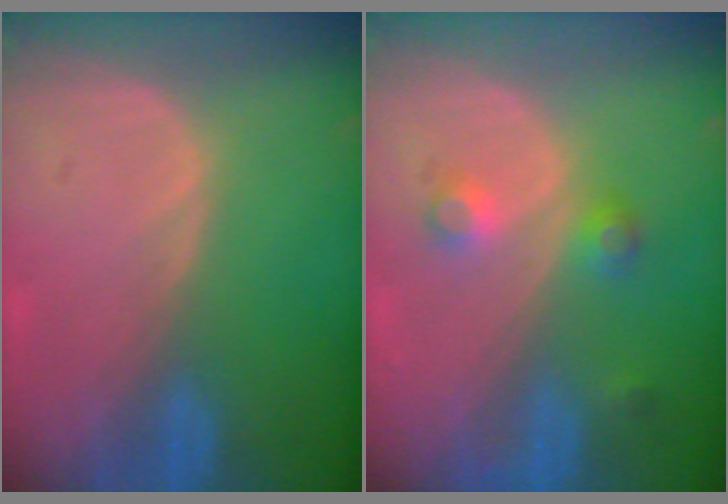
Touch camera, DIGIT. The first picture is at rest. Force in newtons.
{"total": 3.7, "press": 3.4, "slide": 1.6}